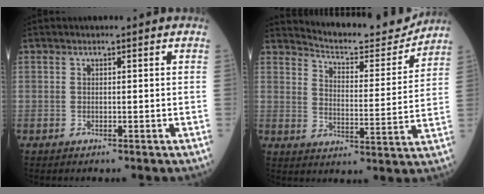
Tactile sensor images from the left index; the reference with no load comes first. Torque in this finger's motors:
{"motor_torque": [0.27, -0.30, -0.02, -0.01]}